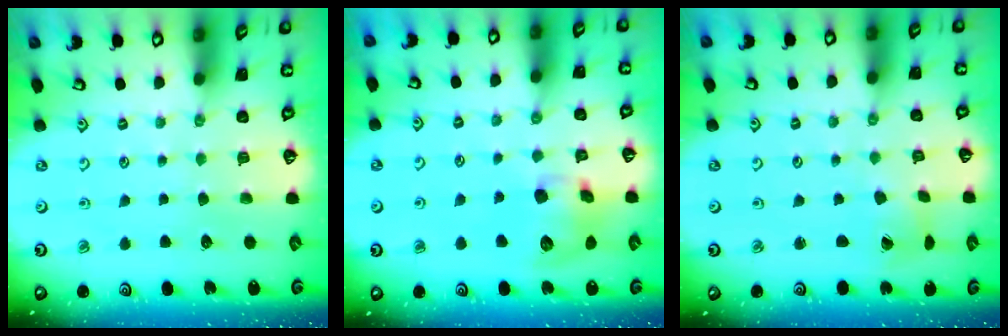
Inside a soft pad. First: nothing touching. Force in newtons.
{"total": 11.6, "press": 11.4, "slide": 2.0}
{"total": 2.0, "press": 2.0, "slide": 0.3}